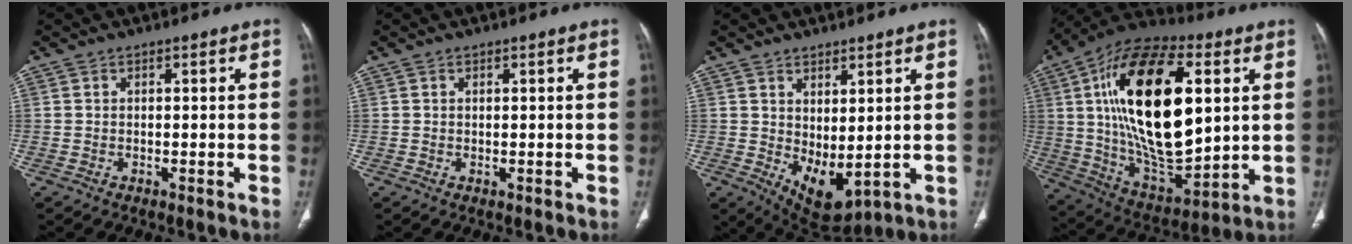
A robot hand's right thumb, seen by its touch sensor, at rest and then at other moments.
{"total": 0.0}
{"total": 8.2, "force": [0.6, 4.1, 7.1], "torque": [-0.103, -0.021, 0.035]}
{"total": 30.6, "force": [6.3, 14.5, 26.3], "torque": [-0.454, -0.016, 0.107]}